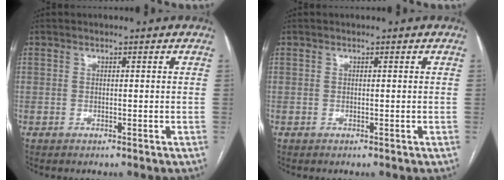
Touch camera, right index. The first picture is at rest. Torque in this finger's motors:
{"motor_torque": [0.00, 0.00, 0.00, 0.00]}